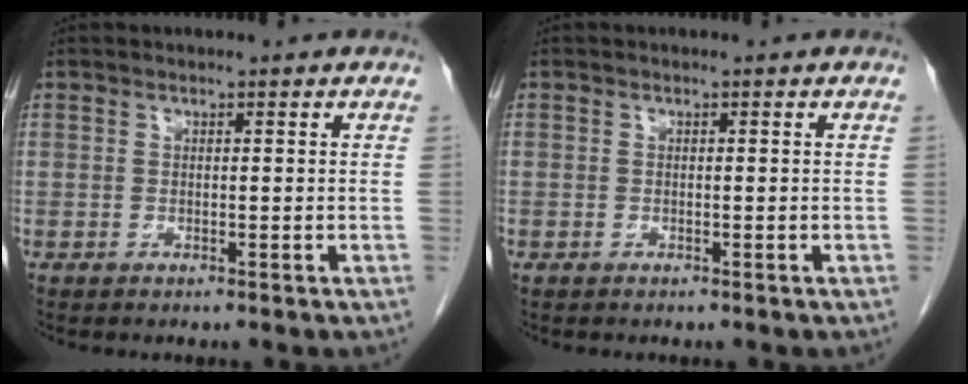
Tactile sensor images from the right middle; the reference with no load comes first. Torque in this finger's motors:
{"motor_torque": [-0.01, -0.20, -0.25, -0.21]}